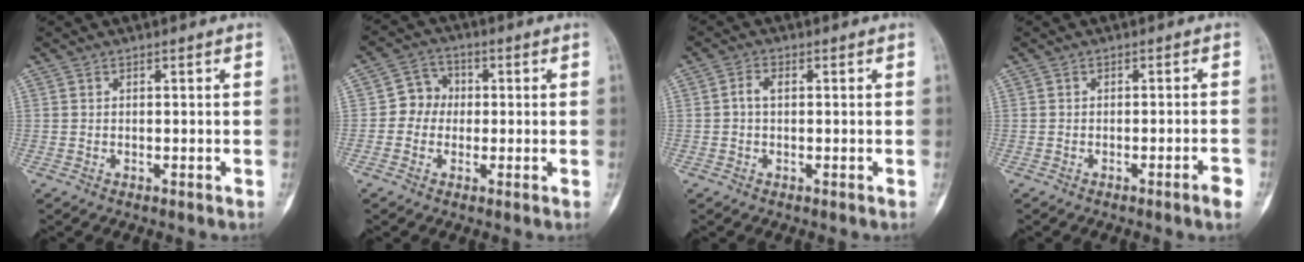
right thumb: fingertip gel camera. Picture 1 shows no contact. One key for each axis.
{"total": 5.2, "fx": -0.3, "fy": 4.8, "fz": 2.0, "tx": -0.002, "ty": 0.012, "tz": -0.018}
{"total": 2.1, "fx": 0.1, "fy": 1.2, "fz": 1.7, "tx": -0.031, "ty": 0.006, "tz": -0.002}
{"total": 2.6, "fx": -1.5, "fy": 0.0, "fz": 2.1, "tx": -0.035, "ty": 0.006, "tz": -0.021}